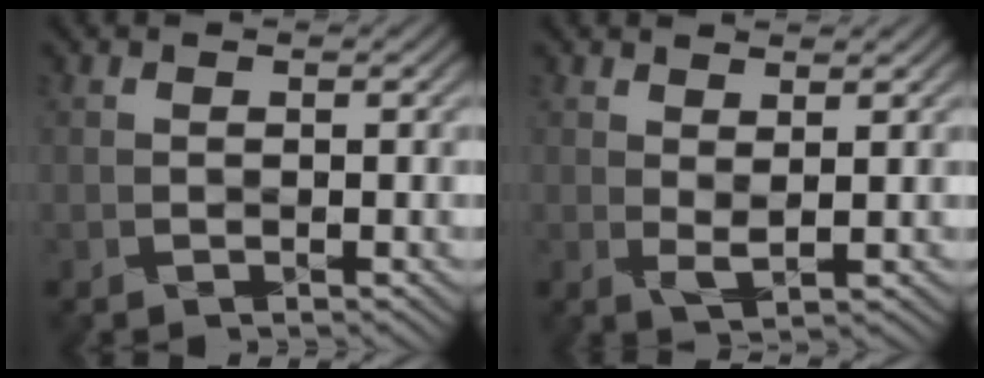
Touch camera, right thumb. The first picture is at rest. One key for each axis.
{"total": 1.8, "fx": 1.0, "fy": 0.3, "fz": 1.5, "tx": -0.032, "ty": -0.003, "tz": 0.020}